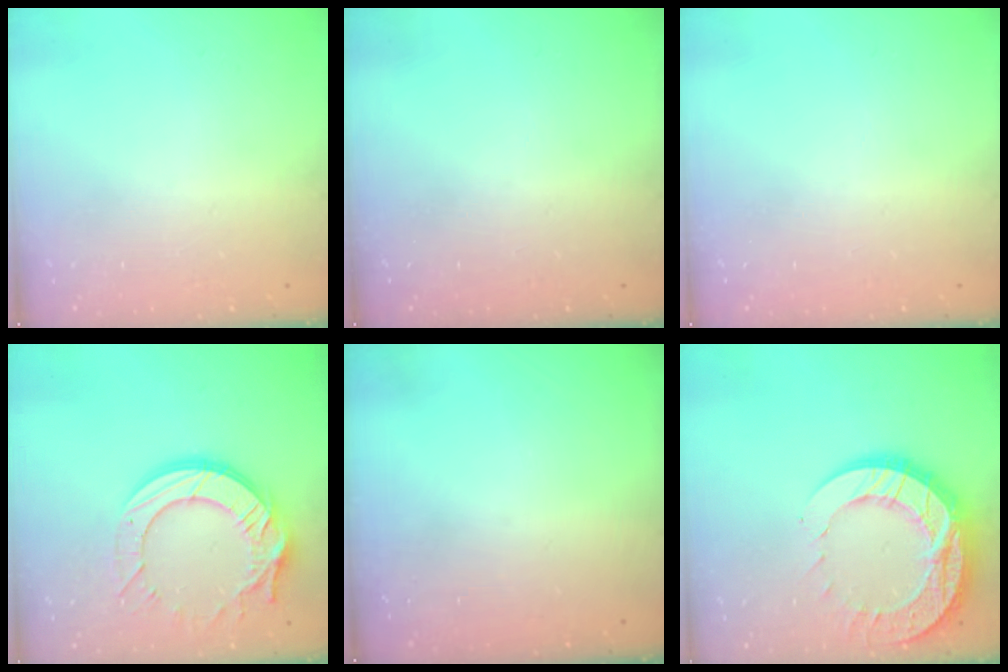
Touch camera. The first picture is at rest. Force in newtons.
{"total": 0.0}
{"total": 0.0}
{"total": 17.4, "press": 17.3, "slide": 1.7}
{"total": 0.0}
{"total": 19.4, "press": 19.4, "slide": 1.8}